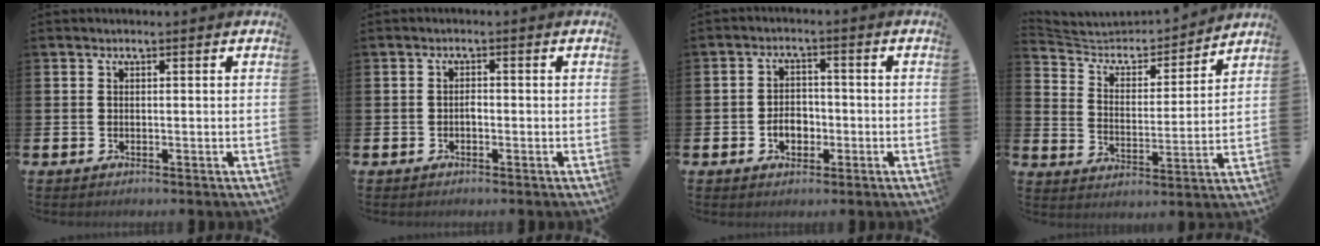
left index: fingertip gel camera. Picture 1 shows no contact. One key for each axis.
{"total": 0.9, "fx": -0.5, "fy": 0.6, "fz": 0.5, "tx": -0.010, "ty": -0.001, "tz": -0.009}
{"total": 3.4, "fx": -1.1, "fy": 2.5, "fz": 2.0, "tx": -0.030, "ty": 0.001, "tz": -0.026}
{"total": 5.7, "fx": 5.4, "fy": 1.7, "fz": 0.6, "tx": -0.049, "ty": -0.048, "tz": 0.090}